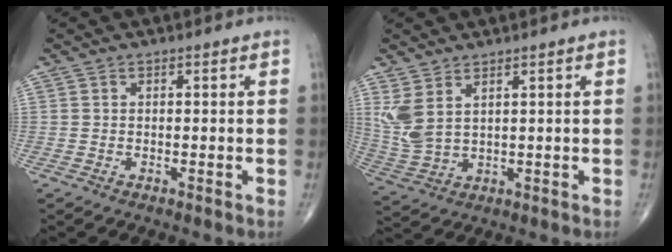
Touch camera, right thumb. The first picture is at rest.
{"total": 7.0, "force": [3.3, 3.1, 5.4], "torque": [-0.129, -0.013, 0.080]}